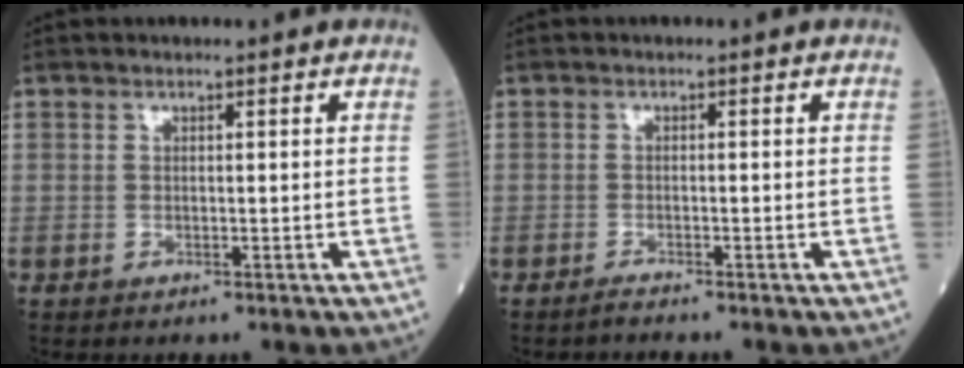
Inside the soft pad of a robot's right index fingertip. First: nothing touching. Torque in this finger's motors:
{"motor_torque": [-0.09, -0.17, 0.06, 0.02]}